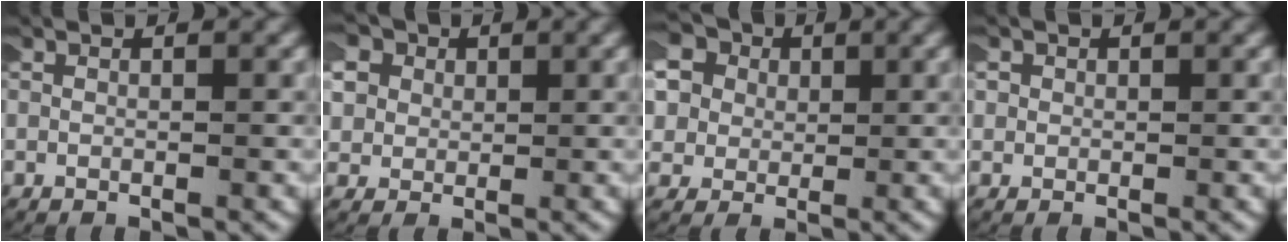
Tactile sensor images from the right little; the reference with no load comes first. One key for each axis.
{"total": 6.7, "fx": 2.3, "fy": 5.6, "fz": 2.8, "tx": -0.086, "ty": 0.001, "tz": 0.028}
{"total": 10.6, "fx": 3.2, "fy": 9.1, "fz": 4.3, "tx": -0.135, "ty": -0.009, "tz": 0.041}
{"total": 1.2, "fx": 0.1, "fy": 1.2, "fz": 0.1, "tx": -0.007, "ty": 0.004, "tz": -0.003}